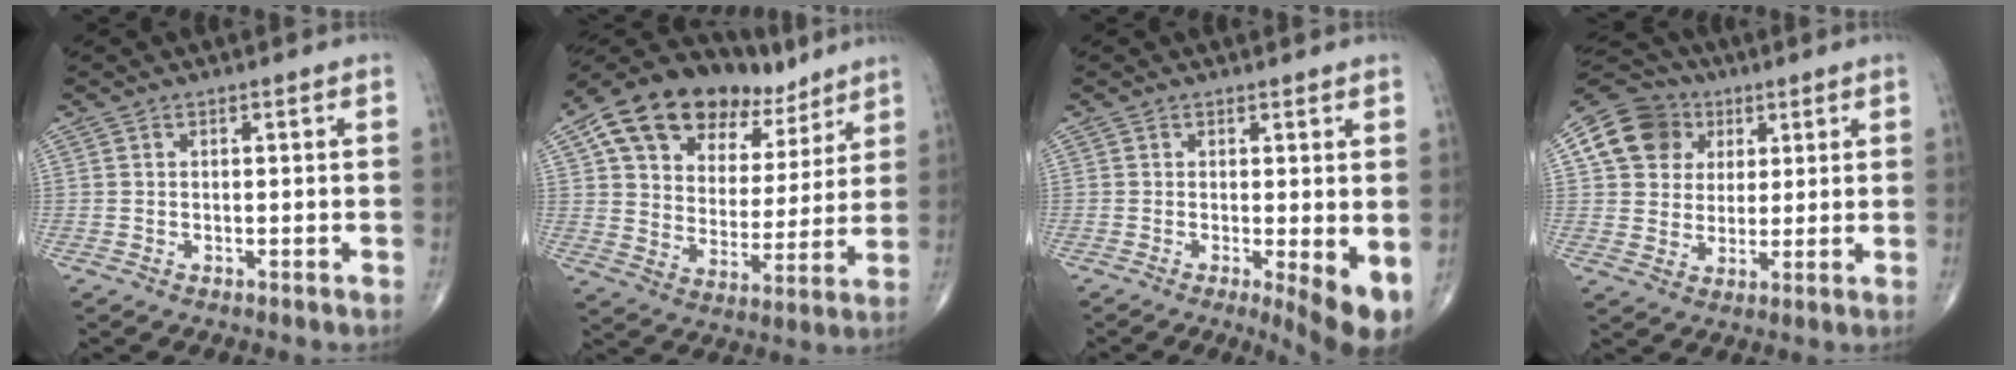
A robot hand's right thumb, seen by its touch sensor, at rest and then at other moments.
{"total": 21.1, "force": [11.7, 13.2, 11.5], "torque": [-0.151, -0.008, 0.195]}
{"total": 6.5, "force": [-1.0, 1.5, 6.2], "torque": [-0.091, -0.019, -0.013]}
{"total": 11.9, "force": [4.0, 10.3, 4.4], "torque": [-0.059, 0.003, 0.063]}